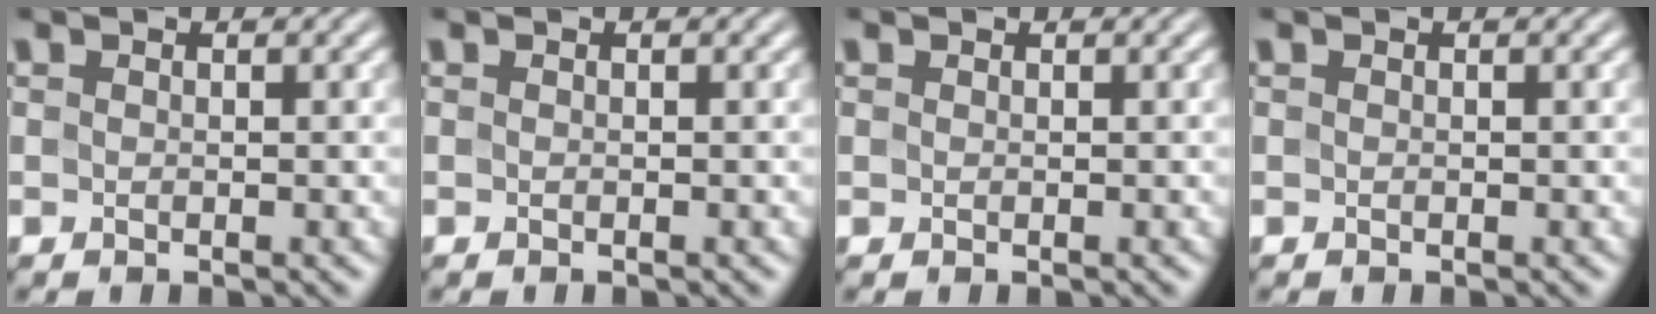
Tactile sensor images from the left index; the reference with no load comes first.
{"total": 0.0}
{"total": 0.6, "force": [0.3, 0.5, 0.0], "torque": [0.003, 0.001, 0.005]}
{"total": 0.0}